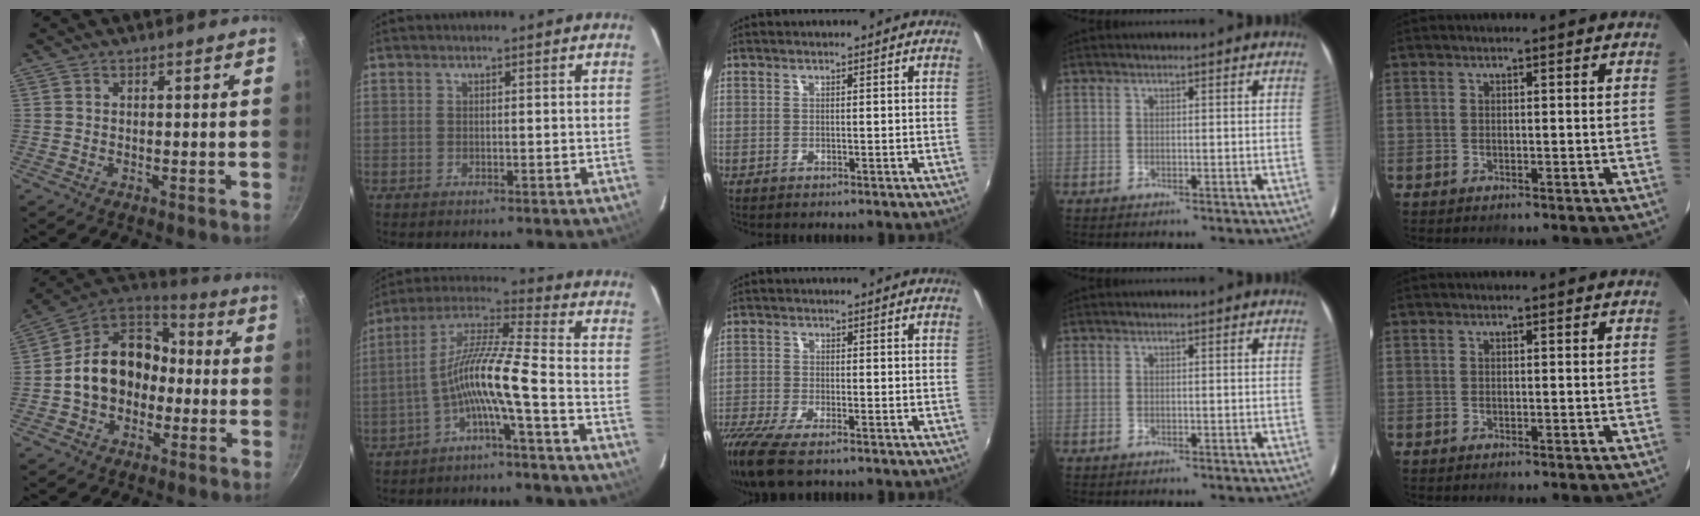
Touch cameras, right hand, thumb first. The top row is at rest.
{"thumb": {"total": 16.5, "force": [-1.9, 13.1, 9.8], "torque": [-0.135, 0.056, -0.043]}, "index": {"total": 10.4, "force": [-4.2, -0.2, 9.5], "torque": [-0.200, 0.017, -0.083]}, "middle": {"total": 11.5, "force": [-8.4, 3.2, 7.2], "torque": [-0.173, -0.051, -0.156]}}